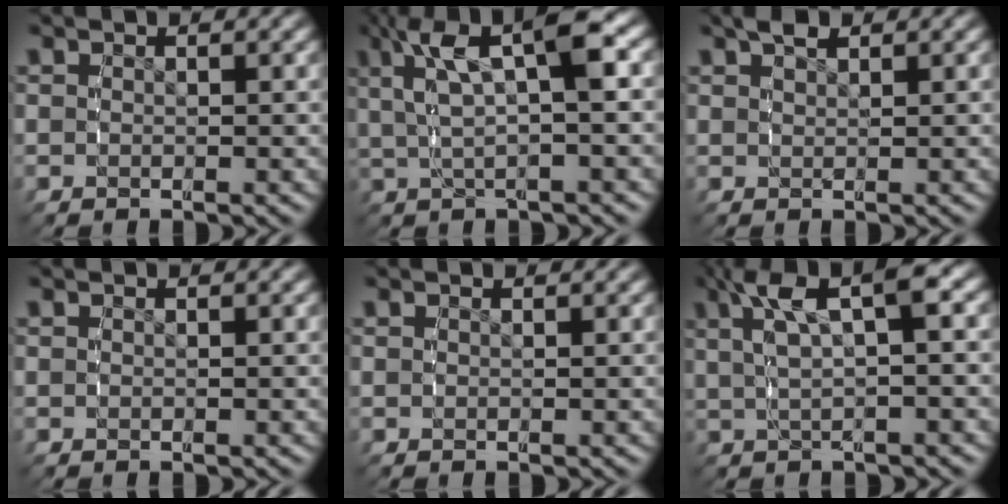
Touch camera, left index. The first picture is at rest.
{"total": 8.5, "force": [3.5, 2.8, 7.2], "torque": [-0.117, 0.030, 0.047]}
{"total": 1.9, "force": [1.7, 0.4, 0.9], "torque": [-0.008, 0.005, 0.031]}
{"total": 0.0}
{"total": 0.0}
{"total": 6.9, "force": [3.2, 1.8, 5.8], "torque": [-0.088, 0.030, 0.044]}